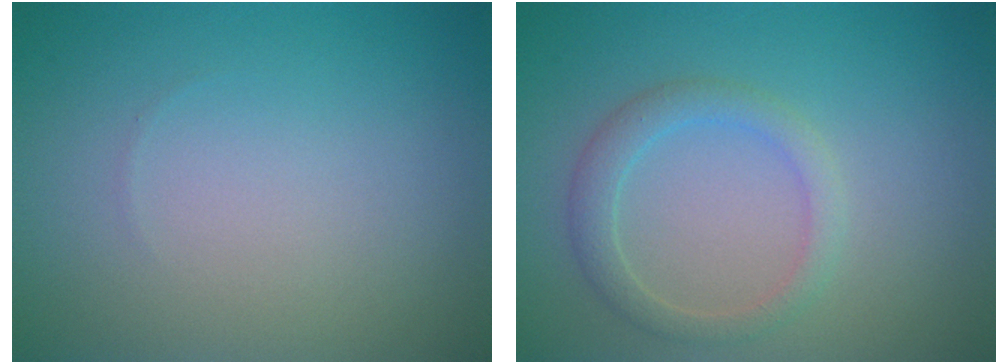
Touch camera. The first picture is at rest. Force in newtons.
{"total": 2.3, "press": 2.3, "slide": 0.0}